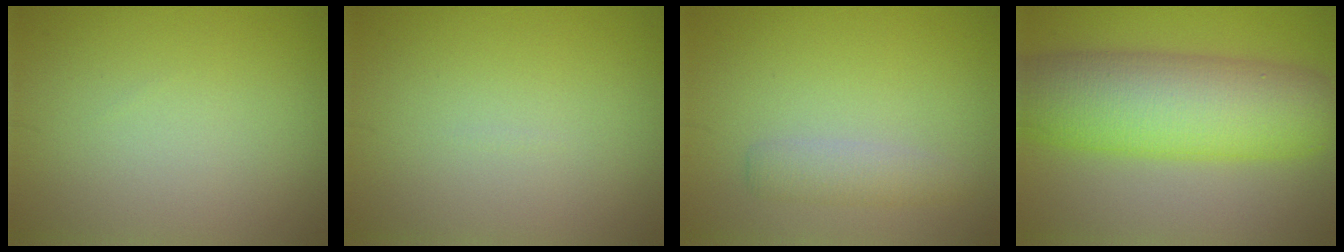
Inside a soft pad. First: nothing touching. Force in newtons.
{"total": 0.0}
{"total": 2.0, "press": 2.0, "slide": 0.2}
{"total": 10.4, "press": 10.4, "slide": 0.3}